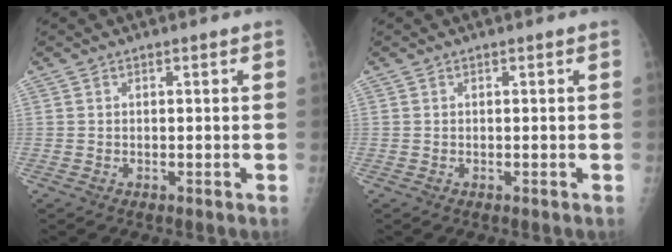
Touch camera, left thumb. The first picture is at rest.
{"total": 0.0}